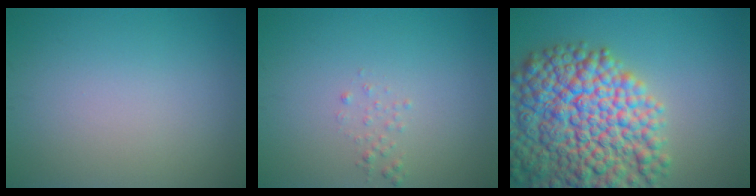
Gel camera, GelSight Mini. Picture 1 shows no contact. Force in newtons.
{"total": 0.8, "press": 0.8, "slide": 0.1}
{"total": 13.8, "press": 13.8, "slide": 0.7}